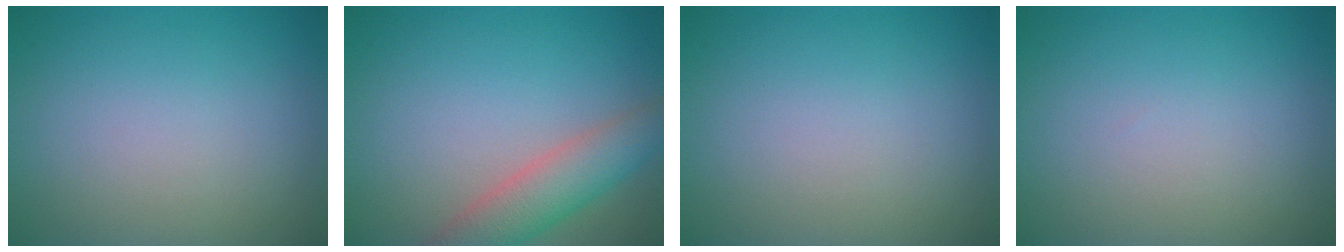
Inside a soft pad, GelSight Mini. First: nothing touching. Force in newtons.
{"total": 4.6, "press": 4.6, "slide": 0.3}
{"total": 0.0}
{"total": 0.0}